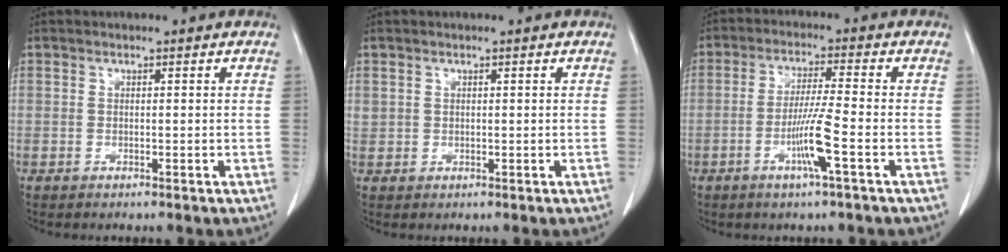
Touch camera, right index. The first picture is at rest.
{"total": 1.0, "force": [0.4, 0.9, 0.2], "torque": [0.002, 0.009, 0.007]}
{"total": 6.7, "force": [-2.6, -0.7, 6.2], "torque": [-0.121, -0.007, -0.051]}